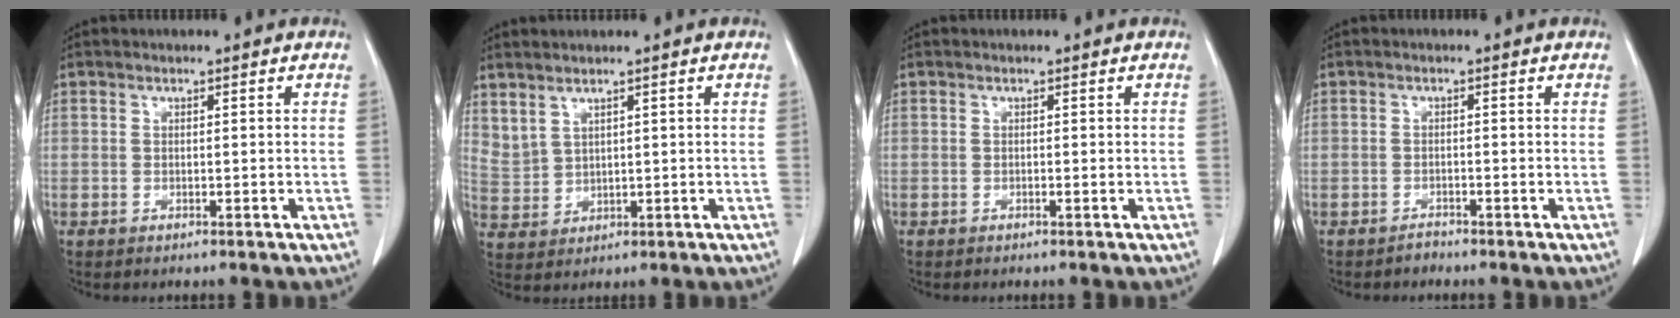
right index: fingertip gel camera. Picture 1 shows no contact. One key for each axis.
{"total": 3.4, "fx": 2.9, "fy": 1.3, "fz": 1.3, "tx": -0.031, "ty": 0.001, "tz": 0.075}
{"total": 0.0}
{"total": 0.9, "fx": -0.8, "fy": 0.3, "fz": -0.2, "tx": 0.010, "ty": 0.001, "tz": -0.015}